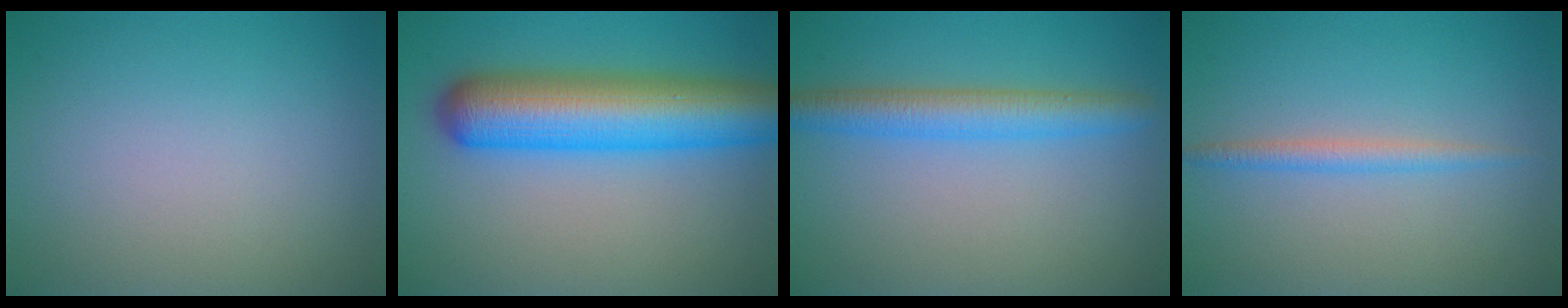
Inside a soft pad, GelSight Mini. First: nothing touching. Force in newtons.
{"total": 9.7, "press": 9.7, "slide": 0.4}
{"total": 4.0, "press": 4.0, "slide": 0.2}
{"total": 1.7, "press": 1.7, "slide": 0.1}